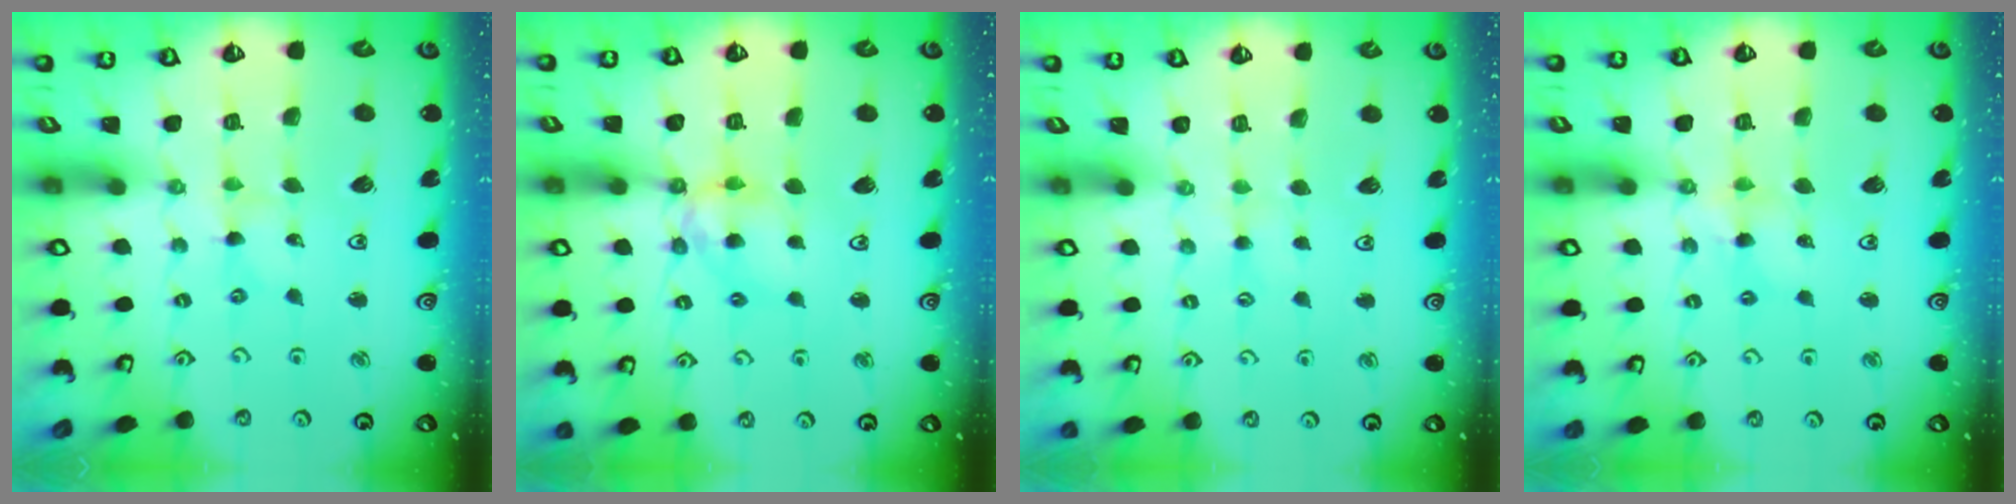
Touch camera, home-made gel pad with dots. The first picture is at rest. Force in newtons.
{"total": 11.2, "press": 11.2, "slide": 1.1}
{"total": 1.8, "press": 1.7, "slide": 0.3}
{"total": 4.0, "press": 4.0, "slide": 0.3}